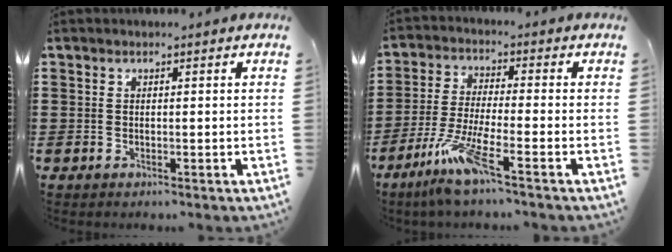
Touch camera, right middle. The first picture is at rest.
{"total": 8.1, "force": [-5.2, 0.5, 6.2], "torque": [-0.132, -0.014, -0.100]}